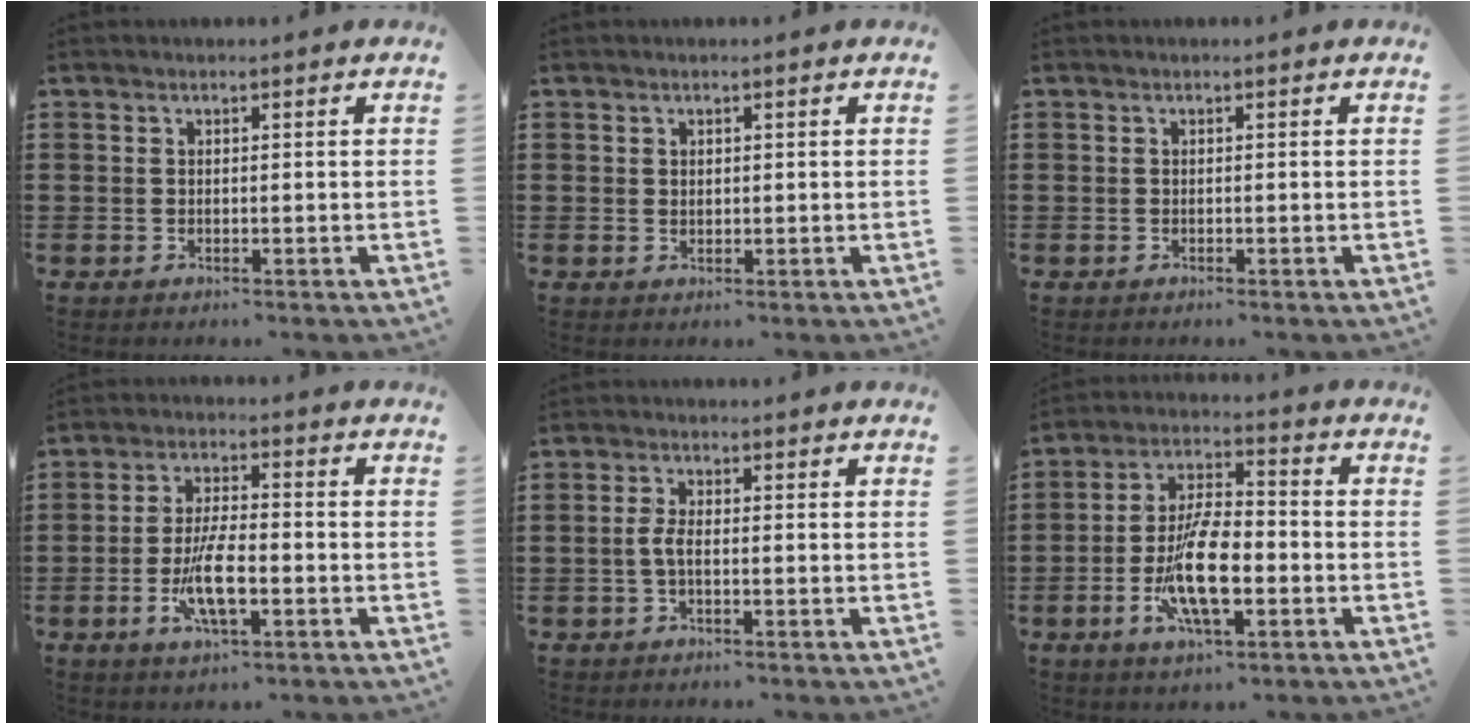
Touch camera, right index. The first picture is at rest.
{"total": 0.8, "force": [0.5, 0.6, 0.2], "torque": [-0.006, 0.002, 0.011]}
{"total": 0.0}
{"total": 8.2, "force": [-2.5, 2.6, 7.3], "torque": [-0.153, -0.011, -0.047]}
{"total": 2.7, "force": [-0.7, 0.7, 2.5], "torque": [-0.068, -0.008, -0.019]}
{"total": 11.6, "force": [-3.3, 4.2, 10.3], "torque": [-0.206, -0.004, -0.059]}